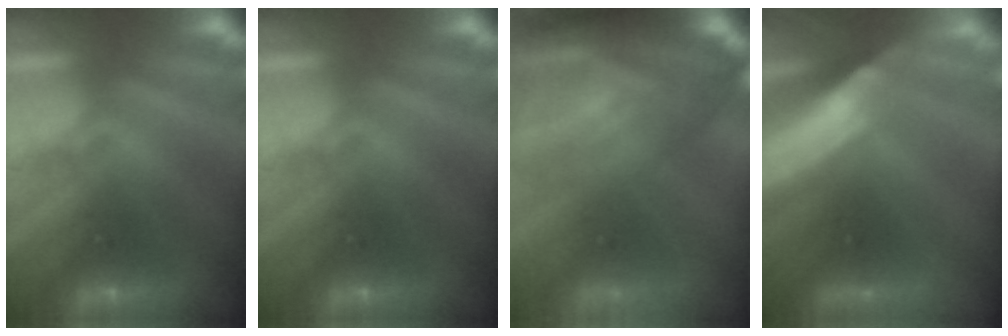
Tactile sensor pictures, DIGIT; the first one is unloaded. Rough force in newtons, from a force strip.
{"total": 0.0}
{"total": 8.6}
{"total": 9.2}